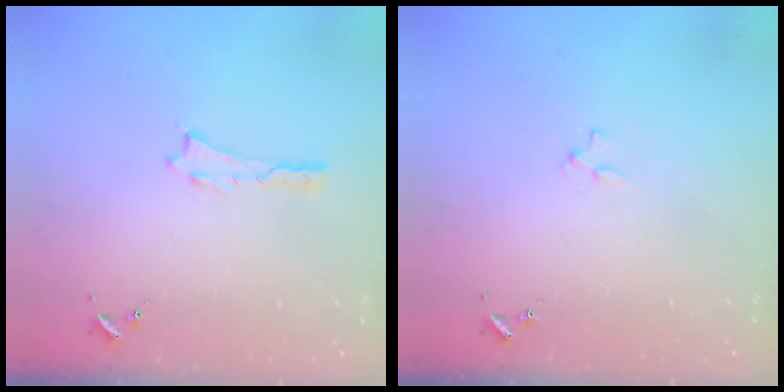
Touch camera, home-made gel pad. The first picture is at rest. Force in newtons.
{"total": 0.9, "press": 0.9, "slide": 0.2}